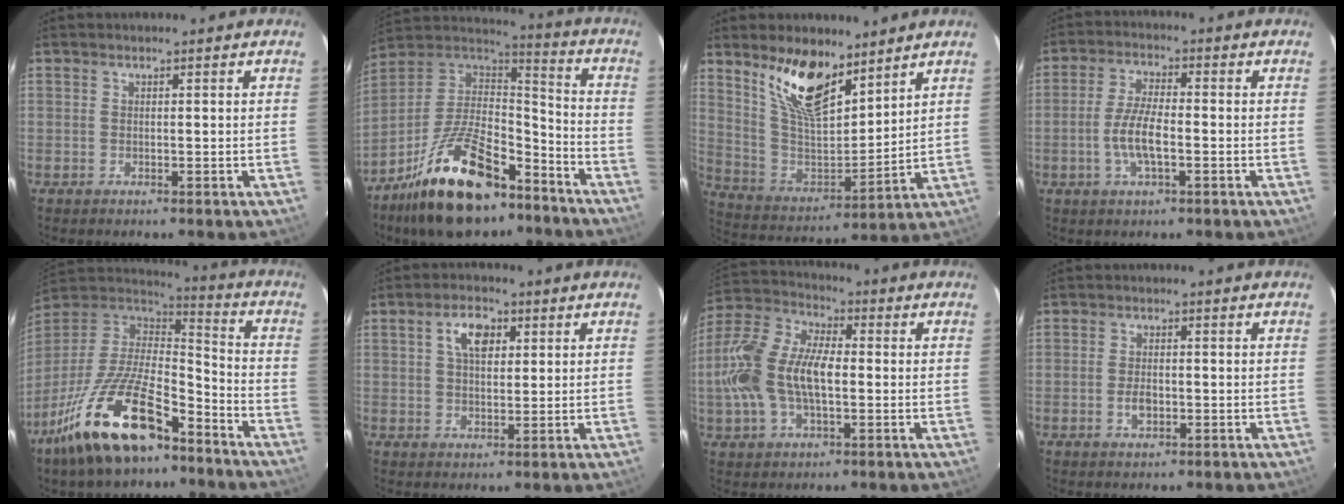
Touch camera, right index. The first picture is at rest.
{"total": 23.5, "force": [-14.6, 10.4, 15.1], "torque": [-0.293, 0.002, -0.240]}
{"total": 15.1, "force": [10.2, 5.8, 9.5], "torque": [-0.181, -0.007, 0.203]}
{"total": 7.0, "force": [-1.9, 2.1, 6.4], "torque": [-0.130, 0.003, -0.038]}
{"total": 21.9, "force": [-13.7, 8.2, 15.1], "torque": [-0.302, -0.025, -0.245]}
{"total": 5.6, "force": [2.0, 3.2, 4.2], "torque": [-0.073, 0.016, 0.037]}
{"total": 16.2, "force": [-1.4, 8.6, 13.6], "torque": [-0.289, 0.015, -0.028]}
{"total": 2.9, "force": [-0.9, 1.7, 2.2], "torque": [-0.042, 0.002, -0.014]}